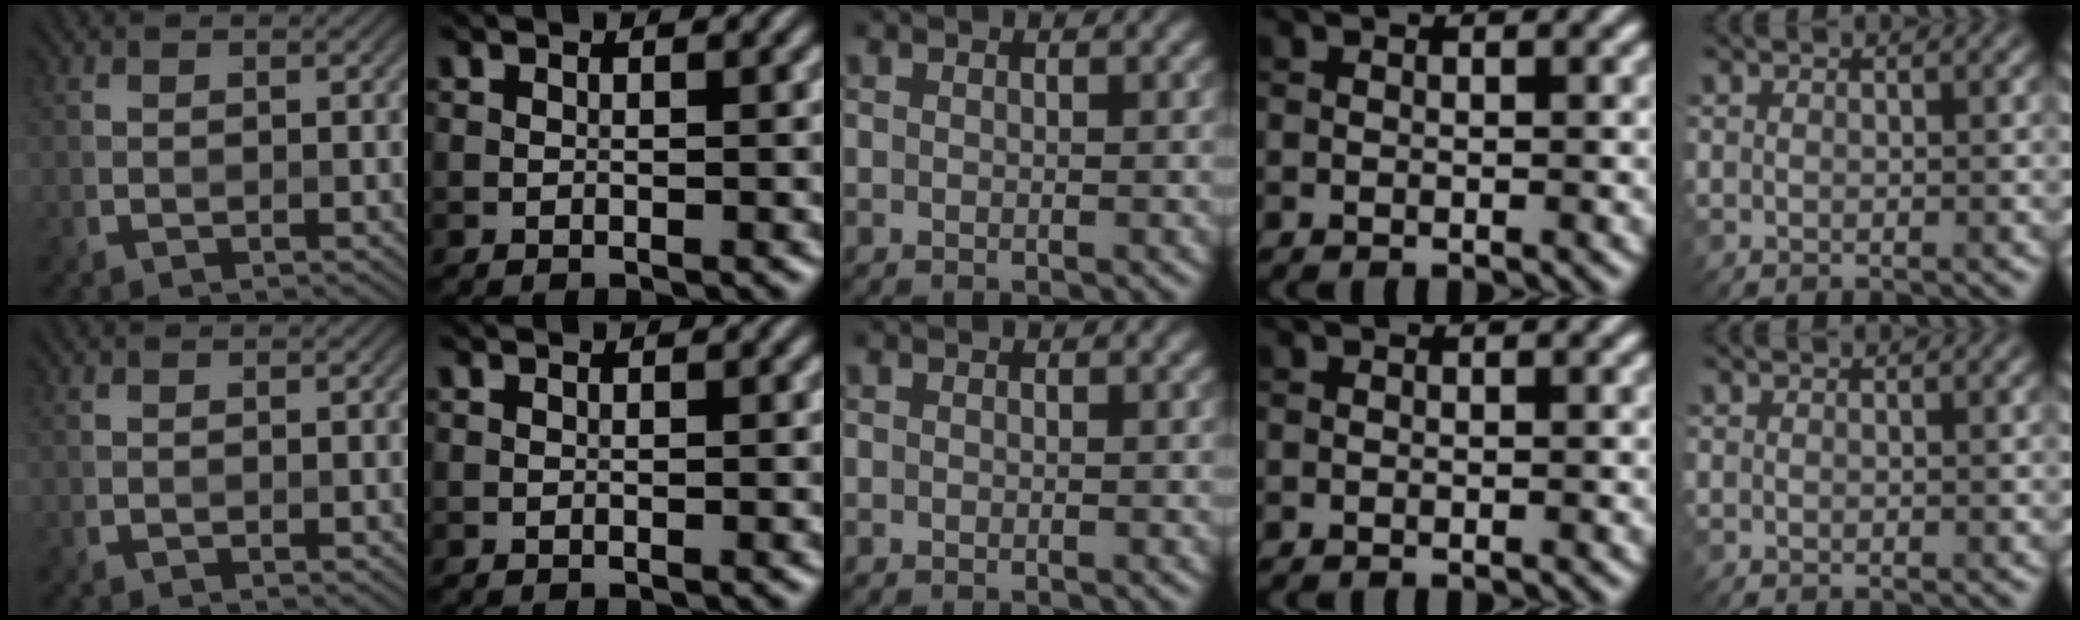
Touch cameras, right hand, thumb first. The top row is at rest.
{}